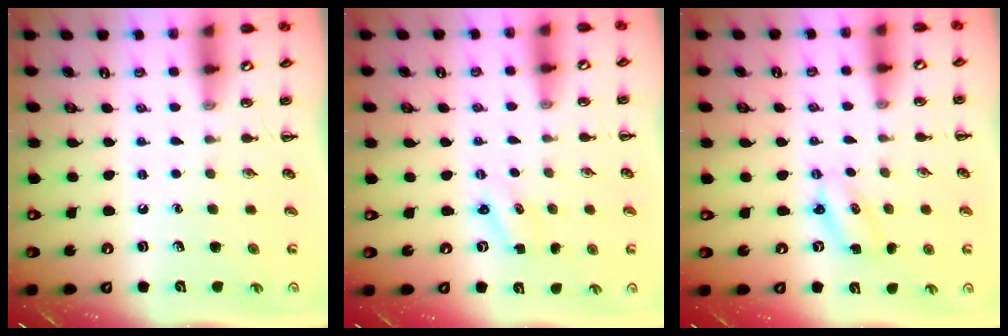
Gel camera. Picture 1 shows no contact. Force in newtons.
{"total": 1.2, "press": 1.2, "slide": 0.4}
{"total": 2.4, "press": 2.3, "slide": 0.5}